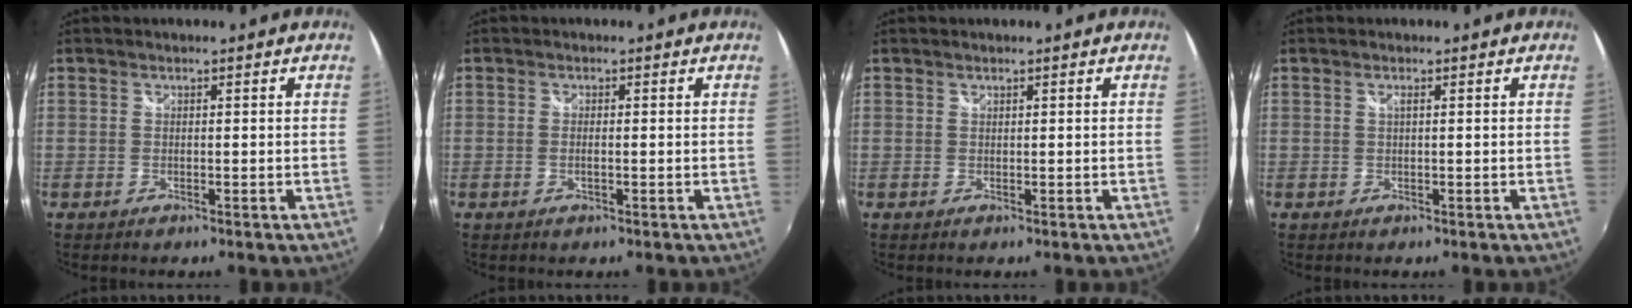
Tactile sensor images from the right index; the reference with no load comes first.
{"total": 1.1, "force": [-0.2, 0.1, 1.0], "torque": [-0.022, 0.000, -0.006]}
{"total": 0.0}
{"total": 0.6, "force": [0.2, -0.1, 0.5], "torque": [-0.010, 0.002, 0.002]}